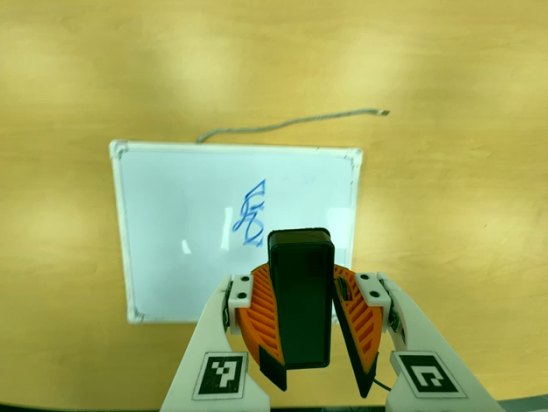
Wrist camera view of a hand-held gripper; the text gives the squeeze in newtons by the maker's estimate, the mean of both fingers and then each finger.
{"total": 10.6, "left": 10.6, "right": 10.5}